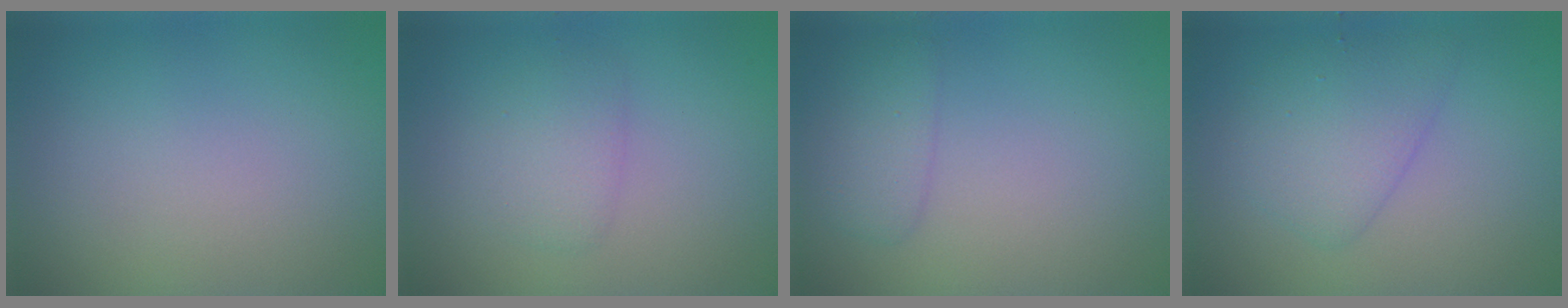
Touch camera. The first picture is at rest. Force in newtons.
{"total": 2.1, "press": 2.1, "slide": 0.1}
{"total": 2.1, "press": 2.1, "slide": 0.1}
{"total": 3.3, "press": 3.3, "slide": 0.1}